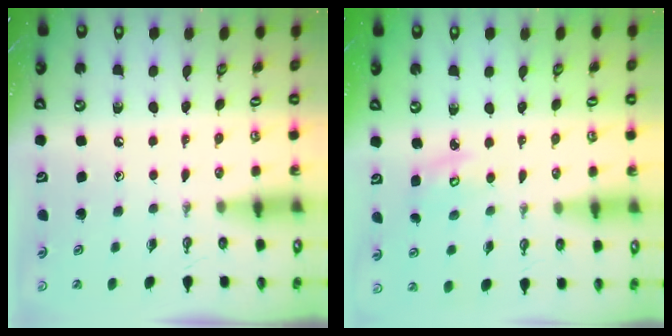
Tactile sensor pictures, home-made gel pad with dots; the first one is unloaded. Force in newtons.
{"total": 3.8, "press": 3.8, "slide": 0.4}